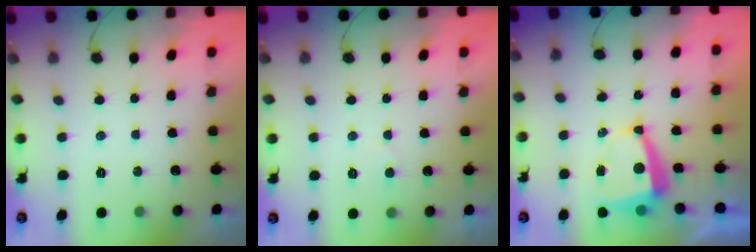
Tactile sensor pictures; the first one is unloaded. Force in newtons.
{"total": 3.1, "press": 3.1, "slide": 0.3}
{"total": 5.4, "press": 5.4, "slide": 0.6}